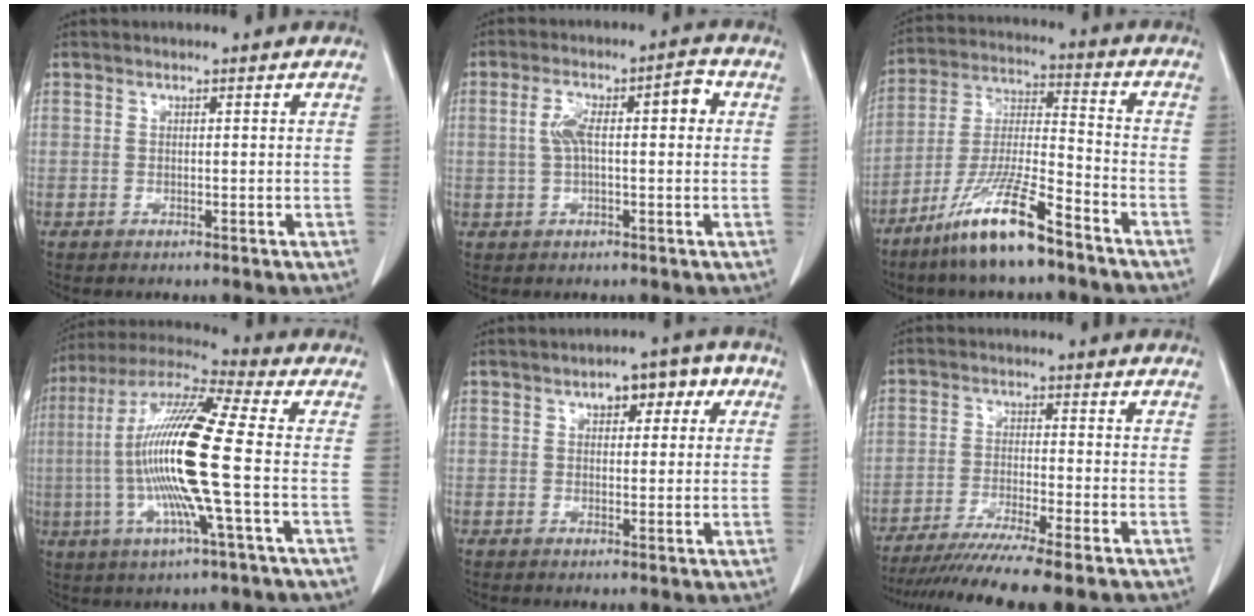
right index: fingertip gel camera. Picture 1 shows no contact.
{"total": 7.6, "force": [1.1, 2.2, 7.2], "torque": [-0.132, 0.038, 0.020]}
{"total": 13.3, "force": [-9.1, 1.1, 9.6], "torque": [-0.200, -0.024, -0.174]}
{"total": 17.4, "force": [-1.9, 0.3, 17.3], "torque": [-0.353, -0.001, -0.049]}
{"total": 6.2, "force": [2.5, 2.9, 4.9], "torque": [-0.055, 0.026, 0.028]}
{"total": 11.7, "force": [-9.7, -1.3, 6.4], "torque": [-0.084, -0.034, -0.151]}